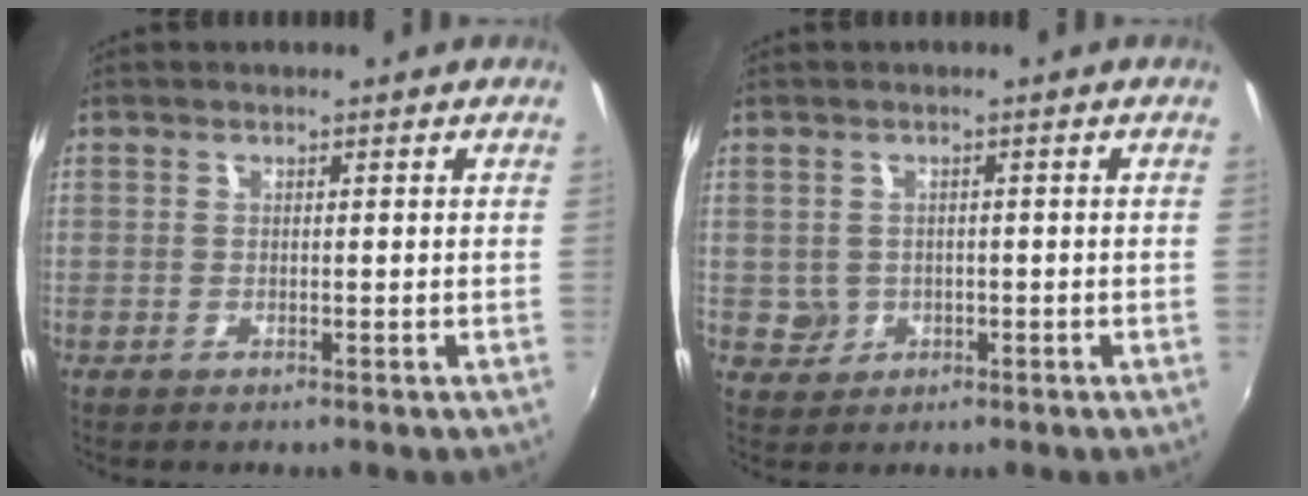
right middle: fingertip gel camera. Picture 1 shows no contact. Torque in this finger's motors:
{"motor_torque": [0.21, 0.02, 0.00, 0.00]}